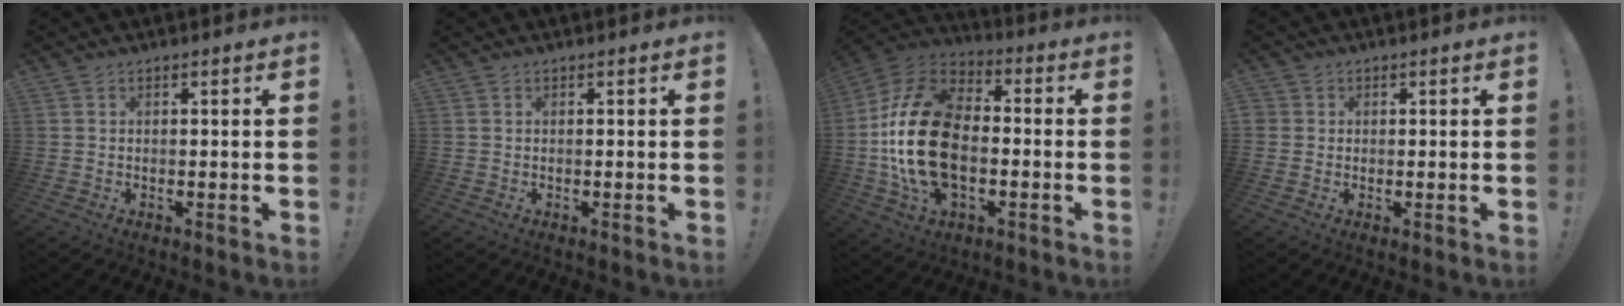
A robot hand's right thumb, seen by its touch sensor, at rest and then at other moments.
{"total": 0.0}
{"total": 25.3, "force": [-2.5, 16.2, 19.2], "torque": [-0.365, 0.032, -0.028]}
{"total": 1.7, "force": [0.3, 1.6, 0.4], "torque": [-0.002, 0.001, 0.005]}